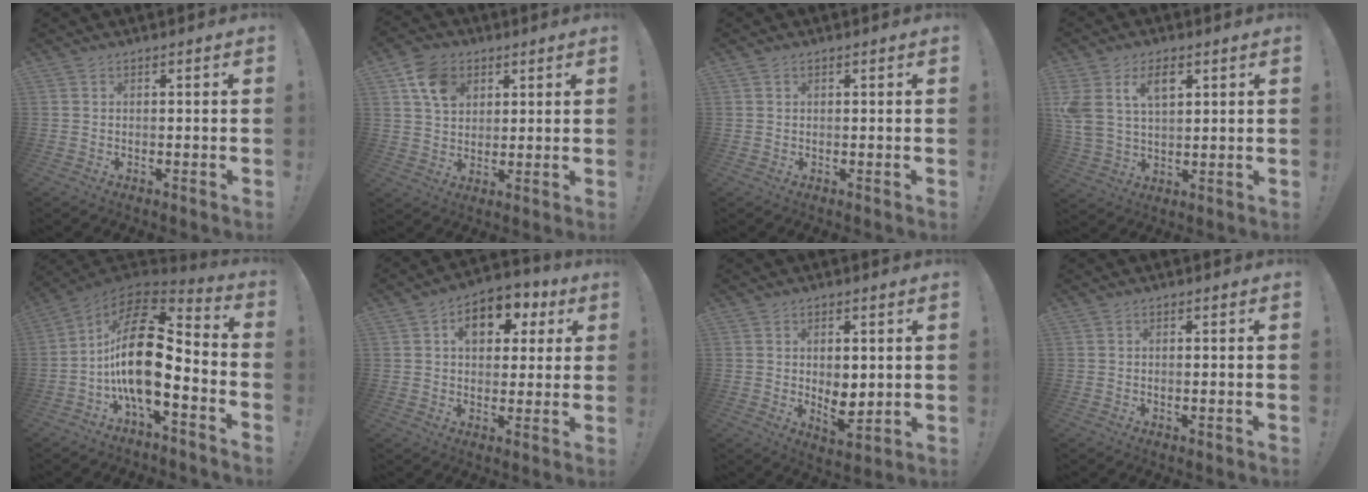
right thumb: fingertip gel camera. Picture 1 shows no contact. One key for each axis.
{"total": 10.3, "fx": 4.9, "fy": 7.6, "fz": 4.9, "tx": -0.076, "ty": -0.015, "tz": 0.097}
{"total": 0.6, "fx": 0.4, "fy": 0.5, "fz": 0.1, "tx": 0.006, "ty": -0.001, "tz": 0.006}
{"total": 9.7, "fx": 4.8, "fy": 5.7, "fz": 6.2, "tx": -0.122, "ty": -0.014, "tz": 0.087}
{"total": 22.5, "fx": -1.0, "fy": 10.6, "fz": 19.9, "tx": -0.377, "ty": 0.009, "tz": -0.016}
{"total": 11.4, "fx": 4.3, "fy": 8.0, "fz": 6.8, "tx": -0.084, "ty": -0.016, "tz": 0.076}
{"total": 6.2, "fx": 1.2, "fy": 3.5, "fz": 4.9, "tx": -0.070, "ty": -0.016, "tz": 0.025}
{"total": 0.7, "fx": 0.2, "fy": 0.2, "fz": 0.6, "tx": -0.003, "ty": -0.003, "tz": 0.003}